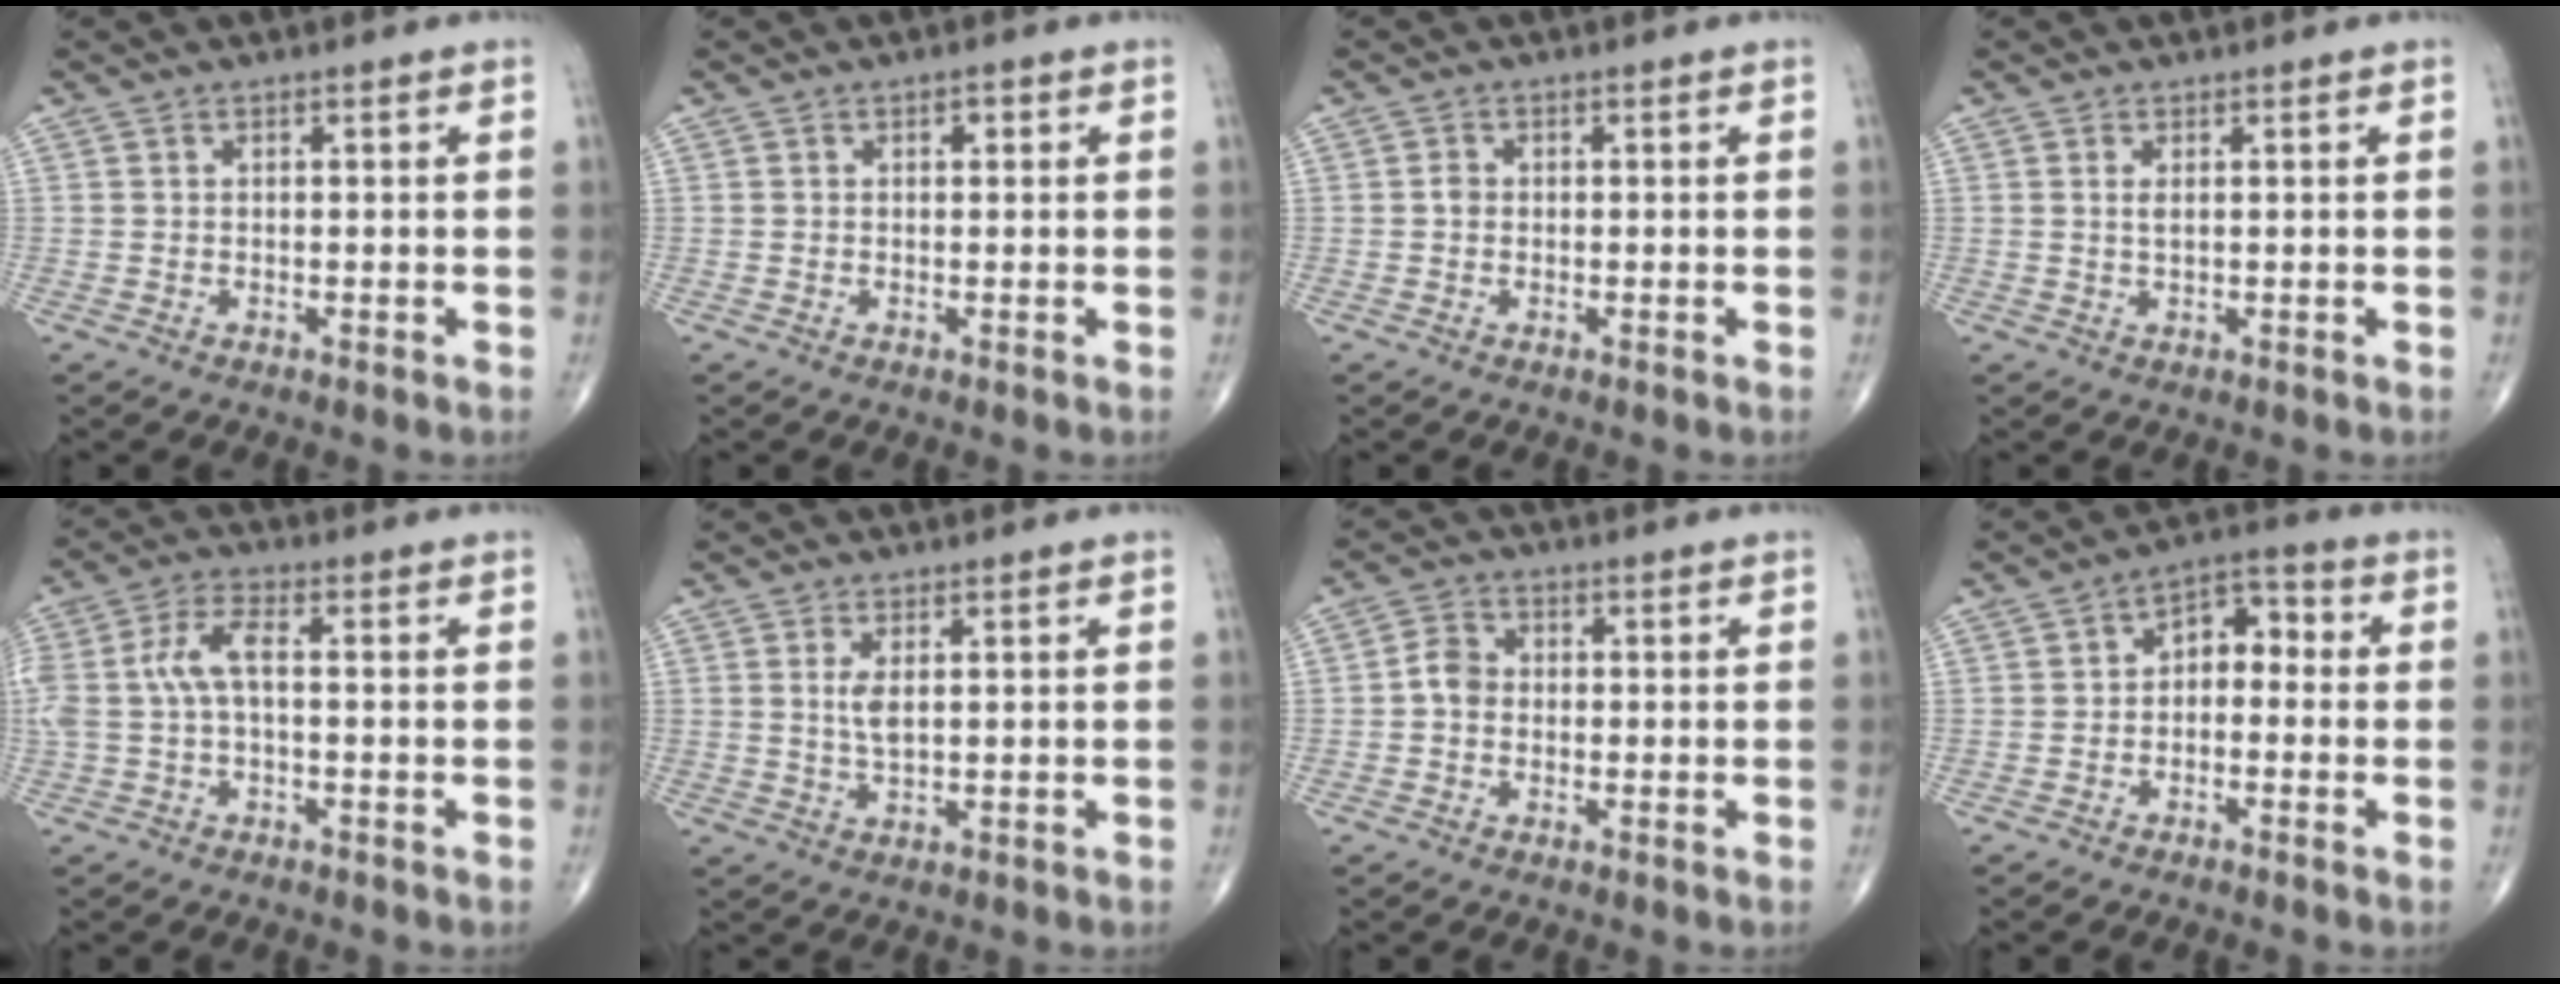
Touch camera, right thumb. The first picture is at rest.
{"total": 1.1, "force": [0.3, 0.7, 0.7], "torque": [-0.003, 0.002, 0.003]}
{"total": 1.2, "force": [-0.1, 1.0, 0.6], "torque": [-0.006, 0.003, -0.004]}
{"total": 1.4, "force": [0.4, 0.4, 1.2], "torque": [-0.024, -0.003, 0.010]}
{"total": 7.3, "force": [0.0, 3.3, 6.6], "torque": [-0.164, 0.025, -0.002]}
{"total": 3.2, "force": [0.7, 1.2, 2.8], "torque": [-0.056, -0.007, 0.018]}
{"total": 3.4, "force": [-0.5, 2.8, 1.9], "torque": [-0.027, 0.013, -0.018]}
{"total": 6.1, "force": [-0.4, 4.1, 4.6], "torque": [-0.042, 0.034, -0.023]}